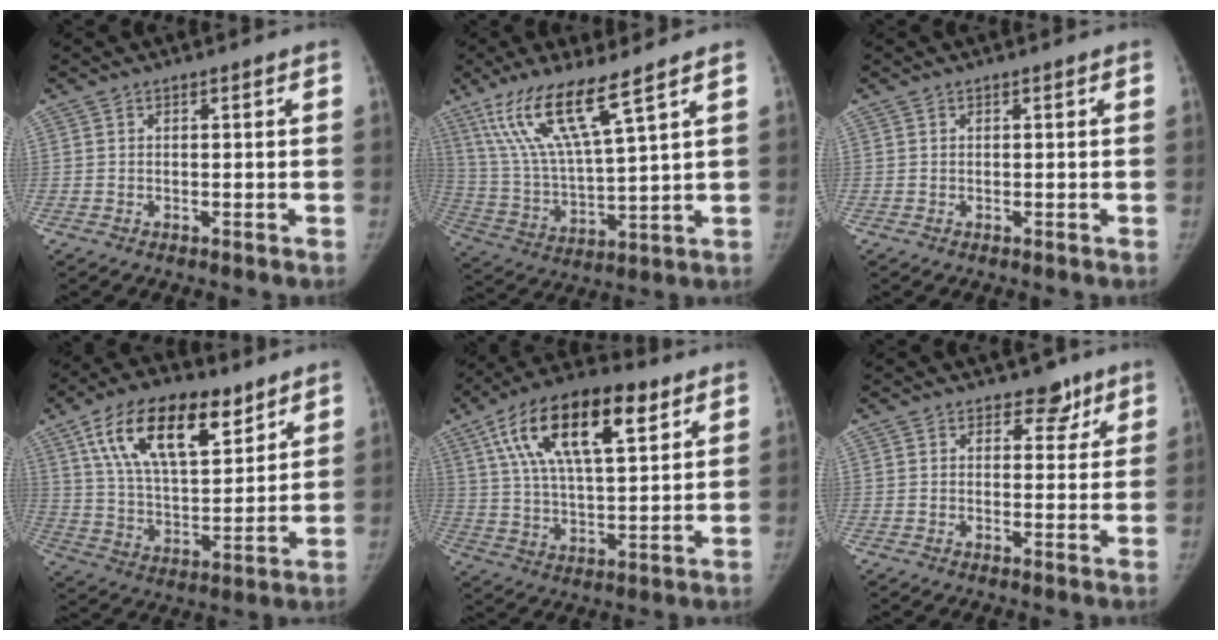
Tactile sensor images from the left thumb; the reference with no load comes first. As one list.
[{"total": 15.1, "force": [9.2, 2.1, 11.8], "torque": [-0.245, -0.043, 0.193]}, {"total": 0.0}, {"total": 19.9, "force": [10.6, 9.5, 13.9], "torque": [-0.206, -0.034, 0.191]}, {"total": 20.8, "force": [9.4, 8.8, 16.4], "torque": [-0.274, -0.008, 0.164]}, {"total": 4.1, "force": [2.7, 2.8, 1.3], "torque": [0.018, -0.013, 0.035]}]